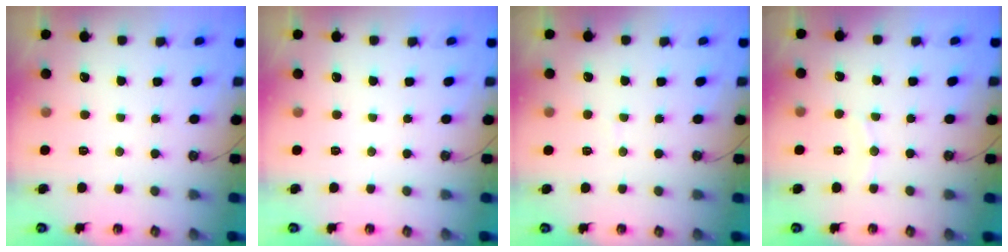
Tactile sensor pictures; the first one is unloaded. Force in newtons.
{"total": 0.0}
{"total": 2.6, "press": 2.6, "slide": 0.2}
{"total": 5.2, "press": 5.2, "slide": 0.6}